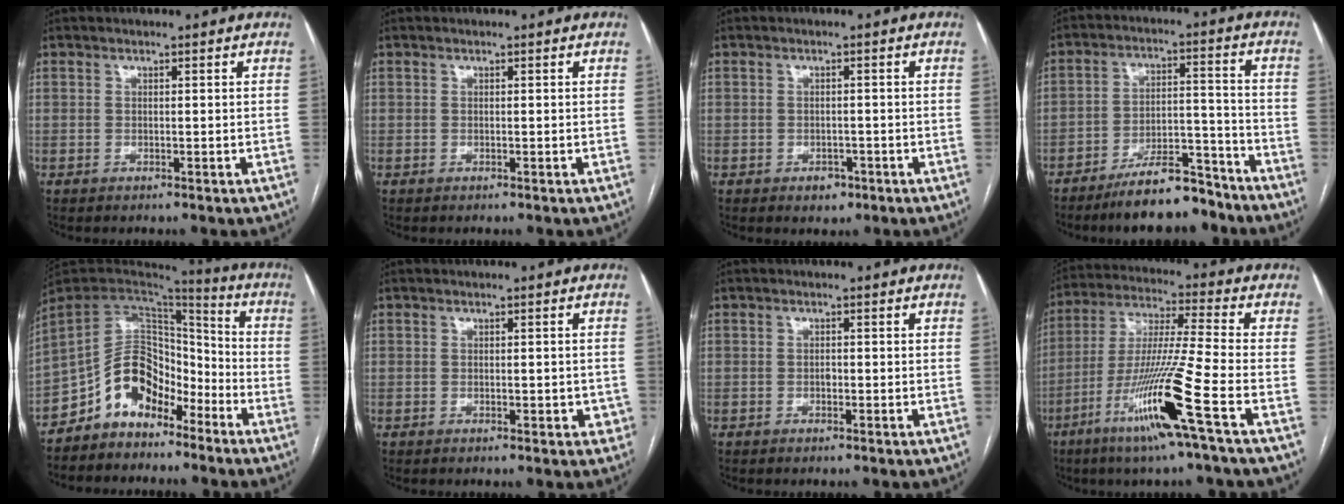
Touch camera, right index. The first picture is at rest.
{"total": 0.0}
{"total": 2.4, "force": [-1.3, 1.7, 1.0], "torque": [-0.007, 0.004, -0.010]}
{"total": 10.8, "force": [-8.9, 3.1, 5.2], "torque": [-0.079, 0.022, -0.151]}
{"total": 11.8, "force": [-7.5, 7.6, 5.0], "torque": [-0.097, 0.048, -0.138]}
{"total": 2.4, "force": [-0.5, 1.3, 1.9], "torque": [-0.017, 0.009, -0.001]}
{"total": 0.7, "force": [-0.2, 0.4, 0.5], "torque": [-0.008, 0.002, -0.006]}
{"total": 15.6, "force": [-7.1, -1.7, 13.8], "torque": [-0.278, -0.025, -0.135]}